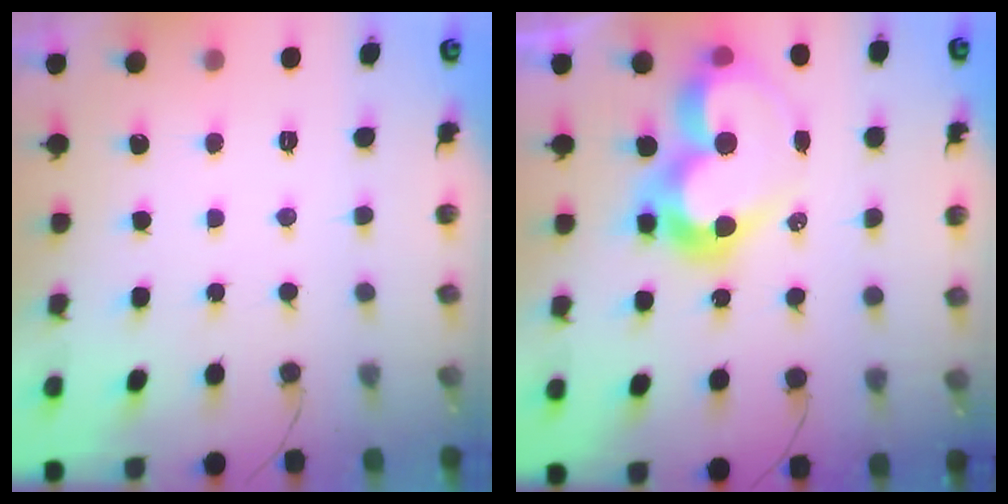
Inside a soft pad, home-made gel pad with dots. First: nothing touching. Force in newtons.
{"total": 15.2, "press": 15.1, "slide": 2.0}